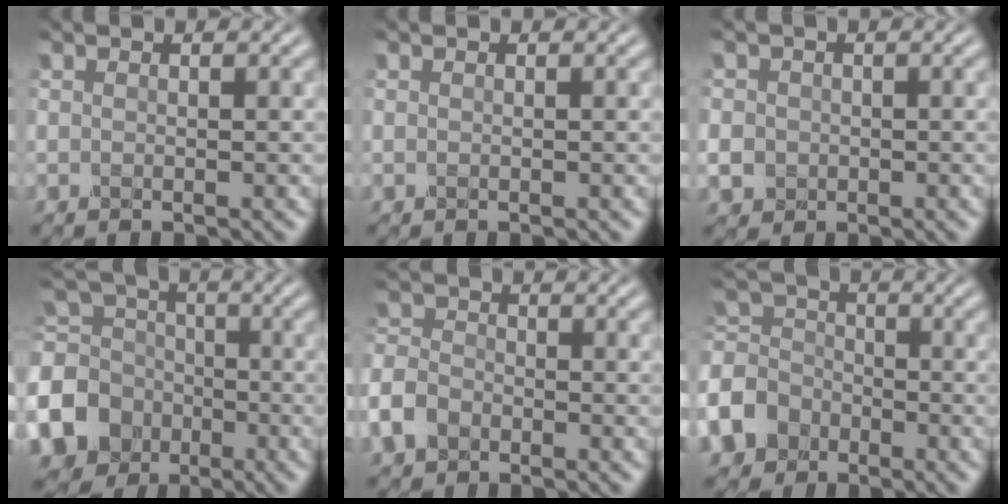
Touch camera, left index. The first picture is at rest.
{"total": 0.0}
{"total": 4.3, "force": [-0.9, 4.0, 1.4], "torque": [-0.026, -0.001, -0.032]}
{"total": 12.0, "force": [-4.1, 10.5, 4.2], "torque": [-0.126, -0.025, -0.099]}
{"total": 3.9, "force": [-2.2, 2.8, 1.7], "torque": [-0.046, 0.001, -0.057]}
{"total": 9.0, "force": [-4.8, 7.0, 2.8], "torque": [-0.073, -0.017, -0.110]}